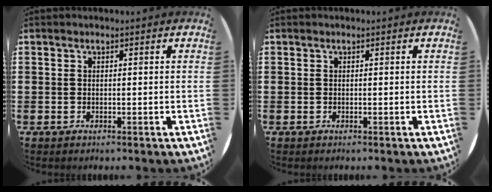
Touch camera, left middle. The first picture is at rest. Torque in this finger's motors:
{"motor_torque": [0.62, -0.64, 0.00, 0.01]}